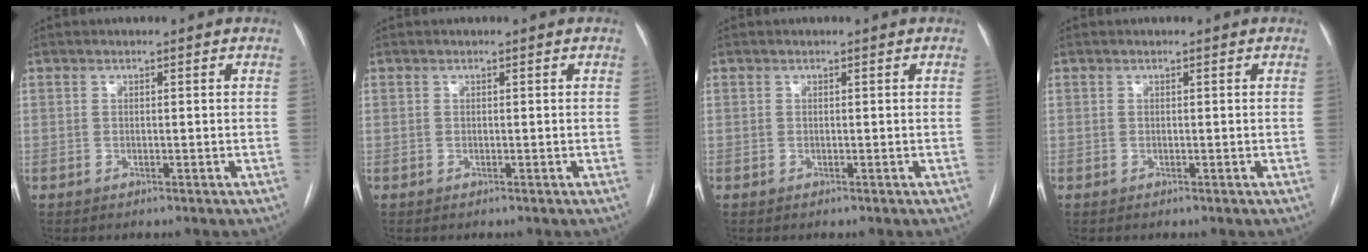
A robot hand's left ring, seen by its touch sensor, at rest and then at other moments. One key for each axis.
{"total": 0.0}
{"total": 0.0}
{"total": 0.0}